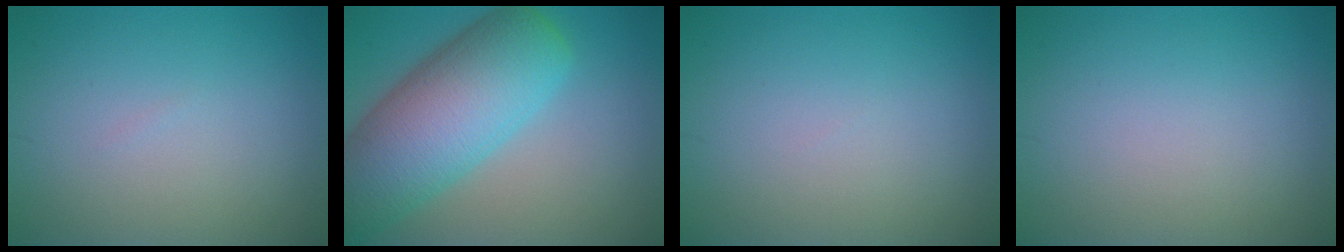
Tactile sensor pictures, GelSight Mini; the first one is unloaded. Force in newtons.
{"total": 10.9, "press": 10.9, "slide": 0.5}
{"total": 0.0}
{"total": 0.0}